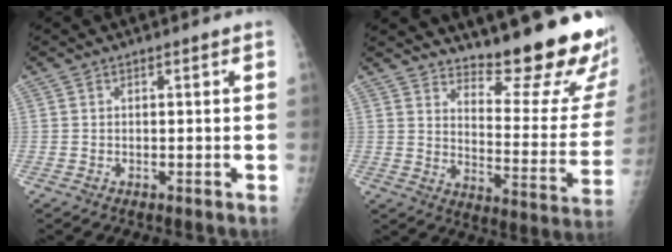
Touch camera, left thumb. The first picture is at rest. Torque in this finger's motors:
{"motor_torque": [0.52, 0.35, -0.04, -0.39, 0.10]}